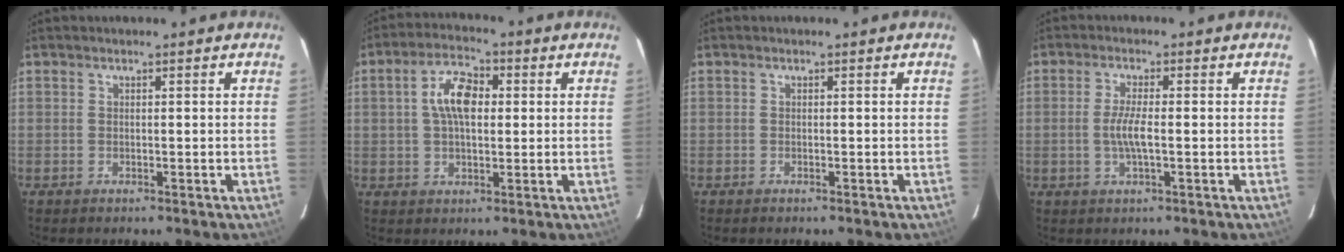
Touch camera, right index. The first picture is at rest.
{"total": 7.8, "force": [1.2, 4.2, 6.5], "torque": [-0.119, 0.019, 0.022]}
{"total": 0.0}
{"total": 4.2, "force": [-0.6, 0.6, 4.1], "torque": [-0.078, -0.003, -0.012]}